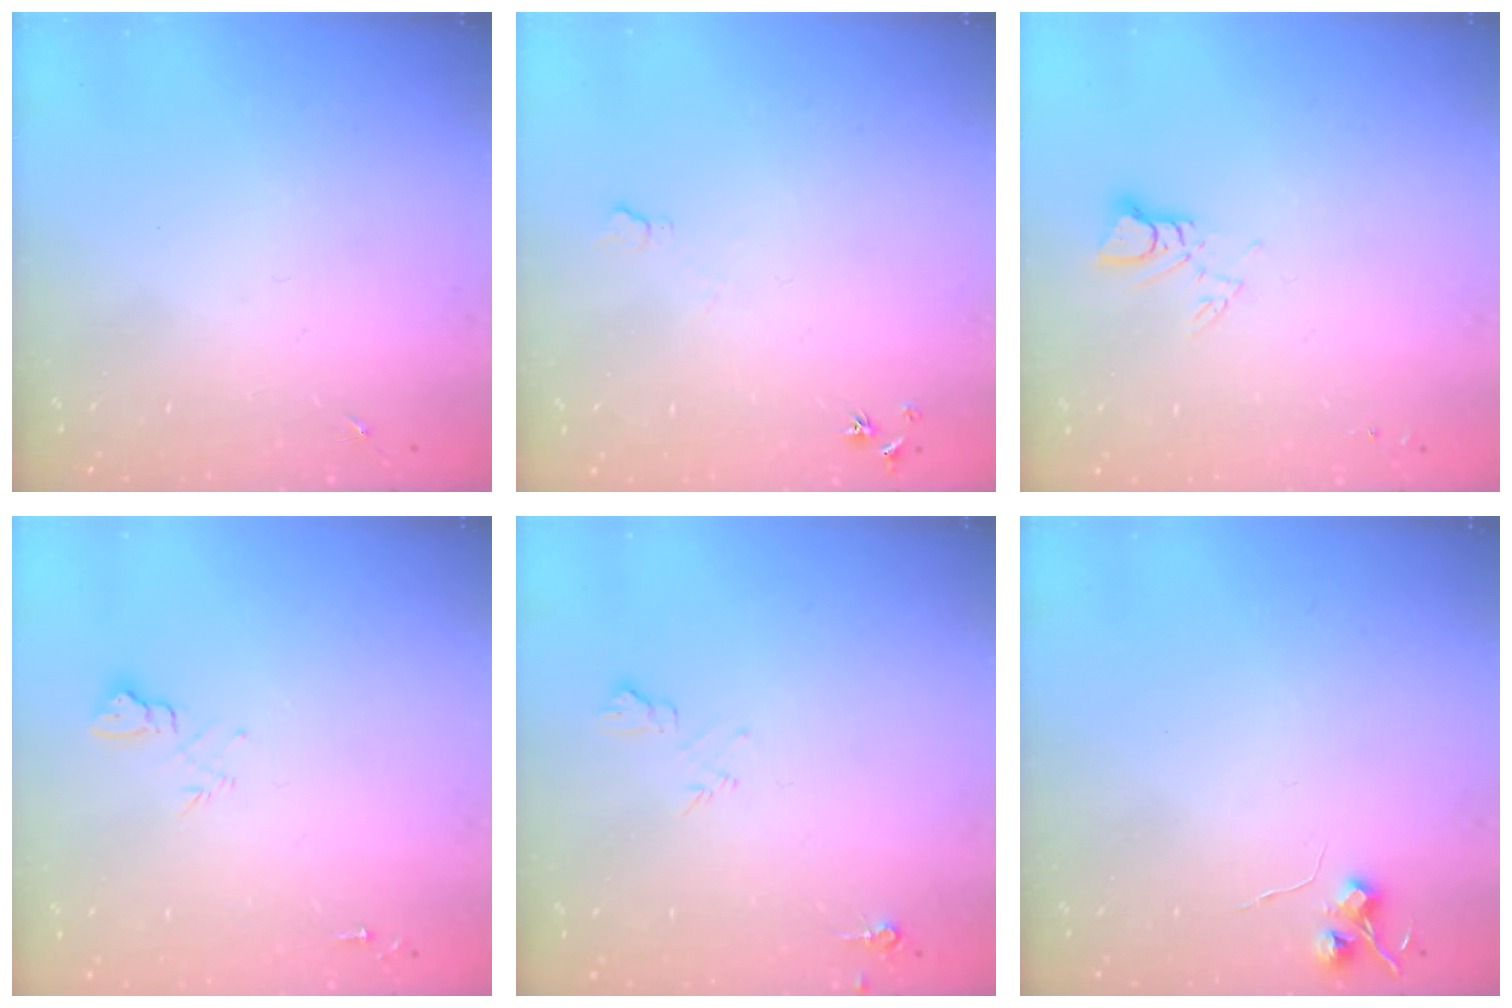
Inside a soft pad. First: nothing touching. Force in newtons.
{"total": 6.5, "press": 6.4, "slide": 0.8}
{"total": 3.7, "press": 3.7, "slide": 0.4}
{"total": 7.1, "press": 7.1, "slide": 0.8}
{"total": 6.4, "press": 6.3, "slide": 1.2}
{"total": 5.8, "press": 5.8, "slide": 0.7}